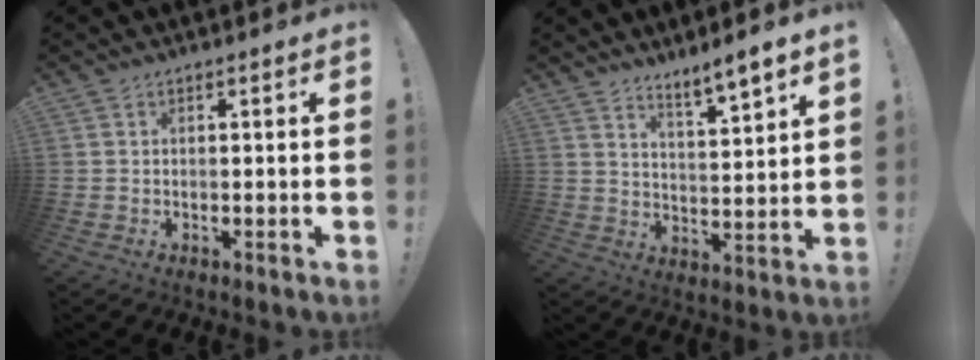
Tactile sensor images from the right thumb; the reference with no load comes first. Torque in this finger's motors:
{"motor_torque": [0.06, 0.23, 0.37, 0.57, 0.04]}